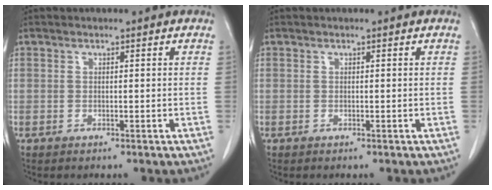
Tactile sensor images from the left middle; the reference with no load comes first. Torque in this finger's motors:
{"motor_torque": [0.03, -0.06, 0.07, 0.01]}